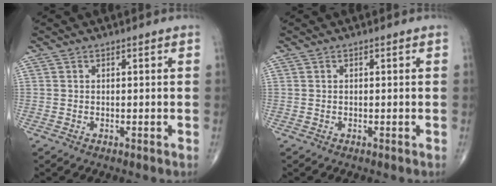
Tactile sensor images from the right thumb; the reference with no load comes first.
{"total": 0.0}